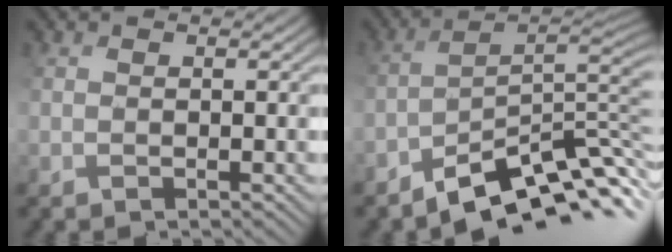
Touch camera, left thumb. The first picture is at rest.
{"total": 10.0, "force": [-7.2, 2.4, 6.5], "torque": [-0.107, -0.001, -0.114]}